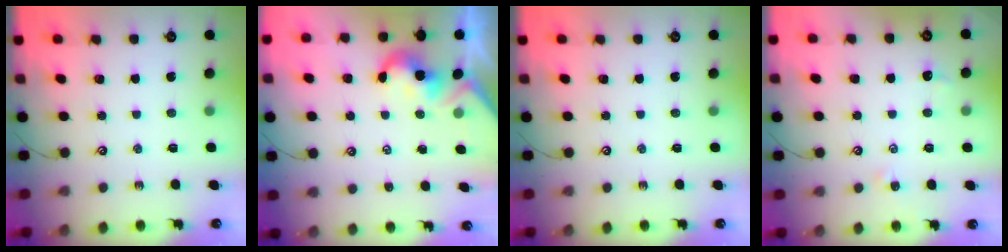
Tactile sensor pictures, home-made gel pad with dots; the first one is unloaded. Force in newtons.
{"total": 2.0, "press": 1.9, "slide": 0.5}
{"total": 0.0}
{"total": 0.8, "press": 0.5, "slide": 0.5}